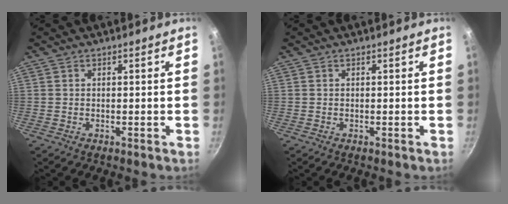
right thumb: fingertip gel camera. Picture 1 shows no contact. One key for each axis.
{"total": 0.0}